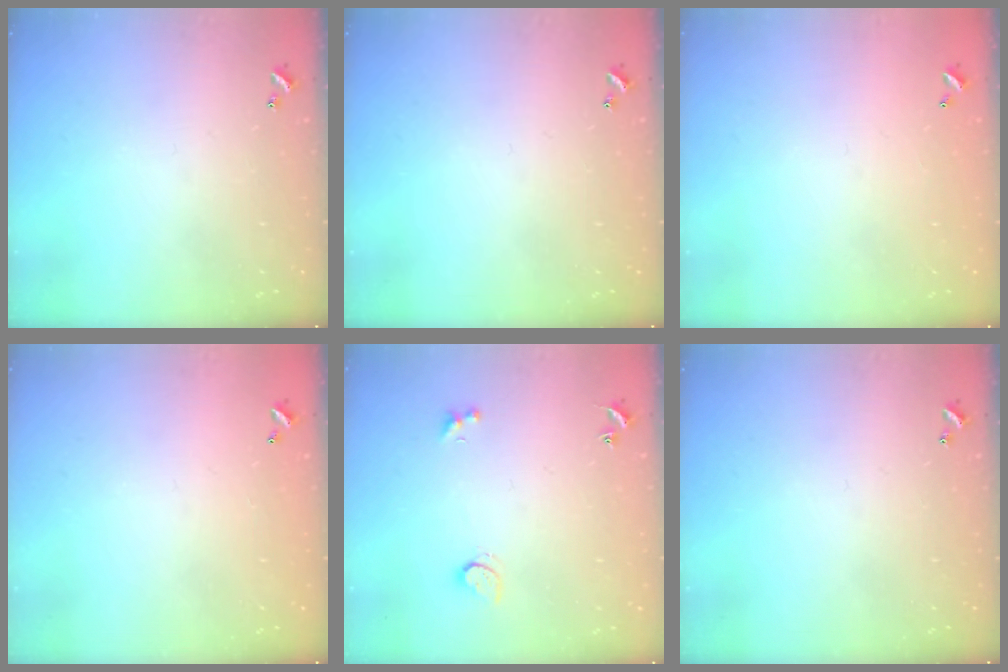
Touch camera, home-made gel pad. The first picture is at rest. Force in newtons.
{"total": 0.0}
{"total": 2.8, "press": 2.8, "slide": 0.1}
{"total": 2.9, "press": 2.9, "slide": 0.1}
{"total": 2.0, "press": 1.9, "slide": 0.5}
{"total": 0.0}